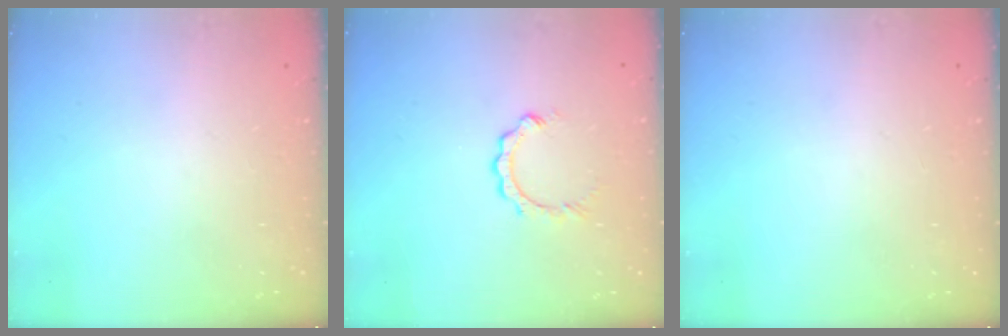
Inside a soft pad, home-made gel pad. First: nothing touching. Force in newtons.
{"total": 3.9, "press": 3.9, "slide": 0.3}
{"total": 0.0}